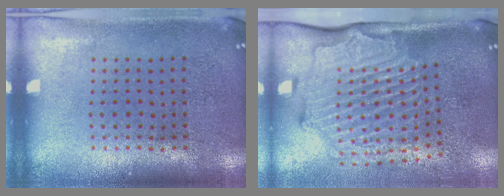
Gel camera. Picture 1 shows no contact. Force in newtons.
{"total": 3.0, "press": 2.3, "slide": 2.0}